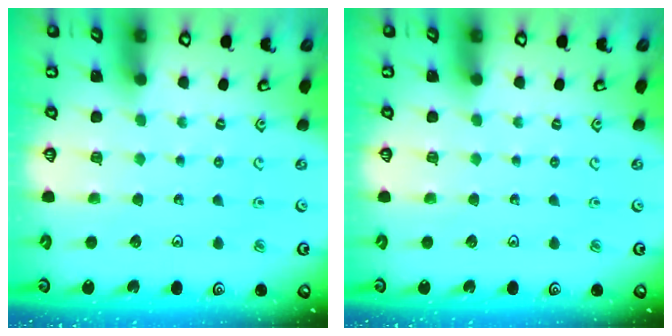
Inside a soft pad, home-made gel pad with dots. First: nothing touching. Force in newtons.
{"total": 0.0}